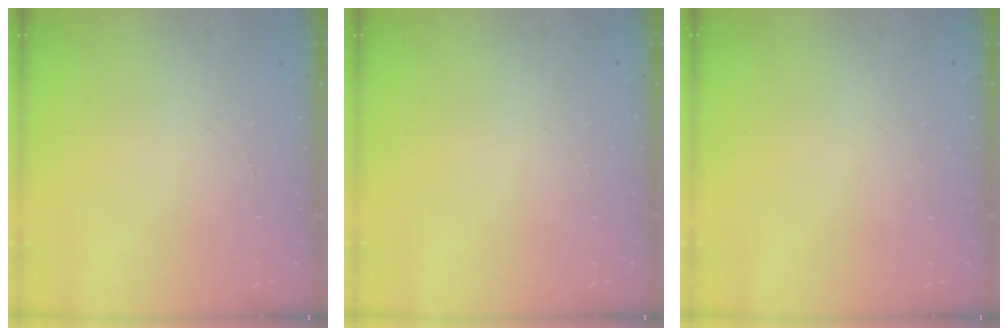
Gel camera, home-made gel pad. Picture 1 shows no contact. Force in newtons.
{"total": 0.0}
{"total": 0.0}